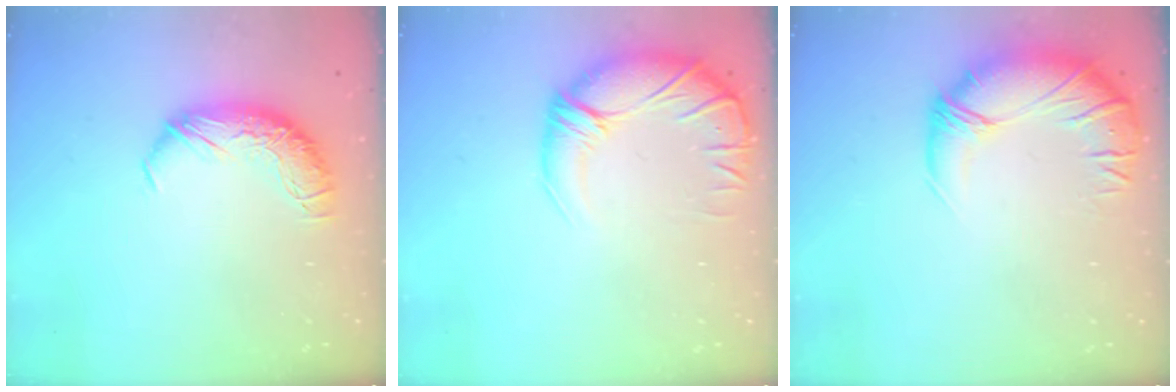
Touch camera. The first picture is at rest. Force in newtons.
{"total": 3.1, "press": 0.4, "slide": 3.1}
{"total": 2.9, "press": 0.1, "slide": 2.9}